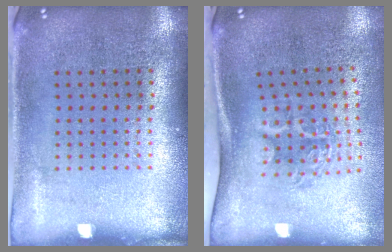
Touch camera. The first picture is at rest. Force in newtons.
{"total": 1.9, "press": 1.2, "slide": 1.4}